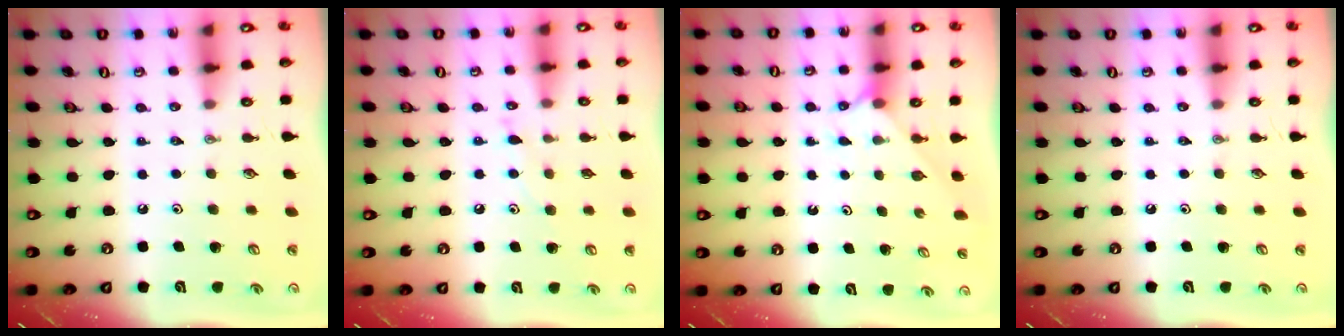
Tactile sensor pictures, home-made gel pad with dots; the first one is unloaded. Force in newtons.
{"total": 6.7, "press": 6.7, "slide": 0.4}
{"total": 2.1, "press": 2.1, "slide": 0.3}
{"total": 0.0}